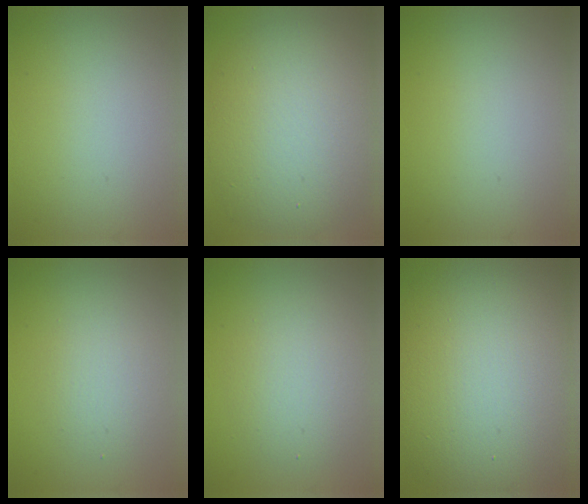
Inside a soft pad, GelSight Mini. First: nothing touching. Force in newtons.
{"total": 10.3, "press": 10.3, "slide": 0.3}
{"total": 0.0}
{"total": 2.4, "press": 2.4, "slide": 0.1}
{"total": 3.5, "press": 3.5, "slide": 0.2}
{"total": 16.0, "press": 15.9, "slide": 0.8}